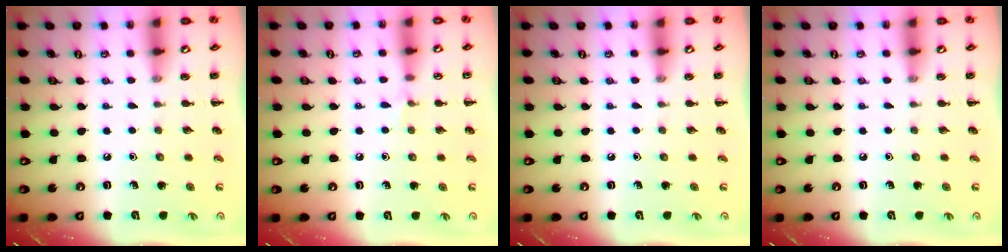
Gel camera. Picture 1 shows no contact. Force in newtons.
{"total": 3.7, "press": 3.5, "slide": 1.3}
{"total": 0.0}
{"total": 0.0}